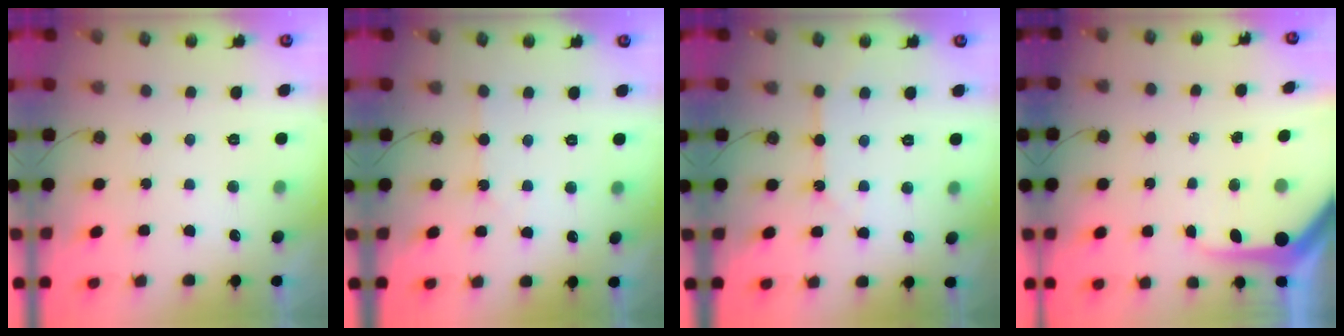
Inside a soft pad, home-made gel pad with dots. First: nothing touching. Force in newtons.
{"total": 1.6, "press": 1.6, "slide": 0.3}
{"total": 6.1, "press": 6.1, "slide": 0.7}
{"total": 11.7, "press": 11.6, "slide": 0.9}